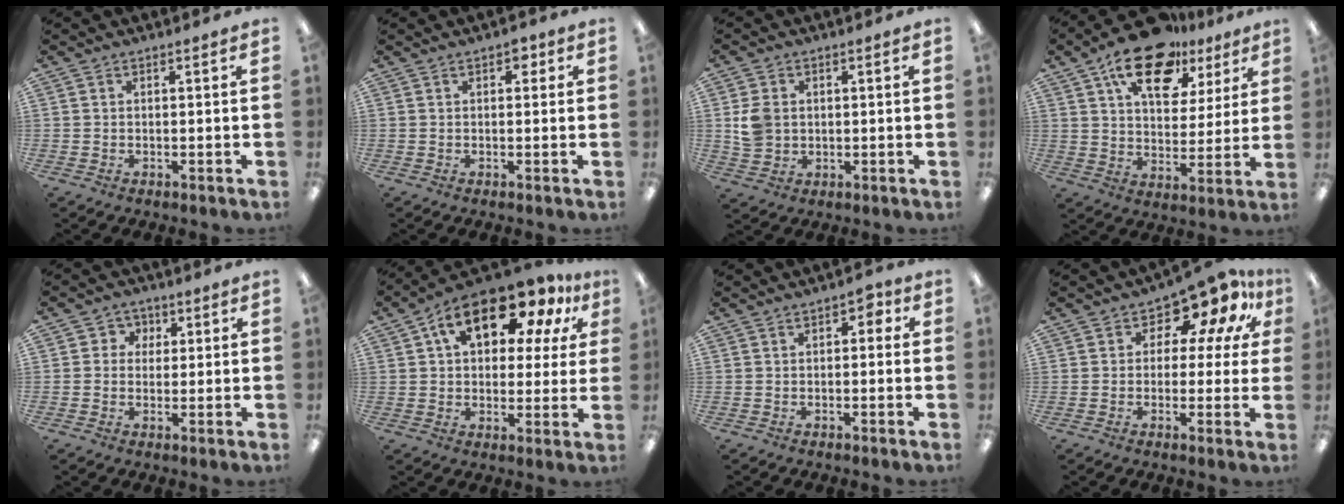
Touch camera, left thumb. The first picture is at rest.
{"total": 2.3, "force": [0.9, 1.5, 1.5], "torque": [-0.015, 0.000, 0.011]}
{"total": 5.9, "force": [0.8, 5.0, 3.1], "torque": [-0.053, 0.003, 0.015]}
{"total": 18.1, "force": [11.7, 9.3, 10.2], "torque": [-0.162, -0.055, 0.202]}
{"total": 3.6, "force": [0.1, 3.6, 0.7], "torque": [-0.017, 0.009, -0.002]}
{"total": 17.2, "force": [9.4, 8.8, 11.5], "torque": [-0.183, -0.032, 0.158]}
{"total": 2.0, "force": [-0.4, 1.4, 1.3], "torque": [-0.018, 0.005, -0.011]}
{"total": 9.8, "force": [6.3, 5.0, 5.5], "torque": [-0.083, -0.048, 0.112]}